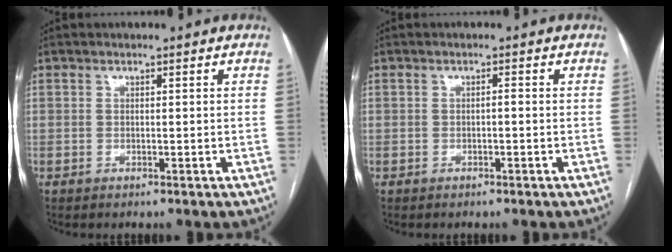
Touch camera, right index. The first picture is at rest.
{"total": 0.5, "force": [-0.2, 0.1, 0.5], "torque": [-0.009, 0.001, -0.004]}